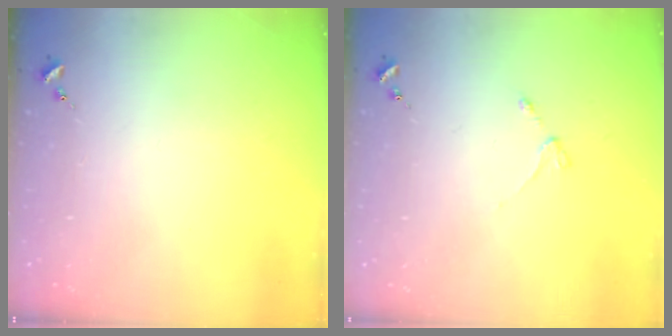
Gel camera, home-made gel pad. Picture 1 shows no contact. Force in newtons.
{"total": 3.1, "press": 3.0, "slide": 0.4}